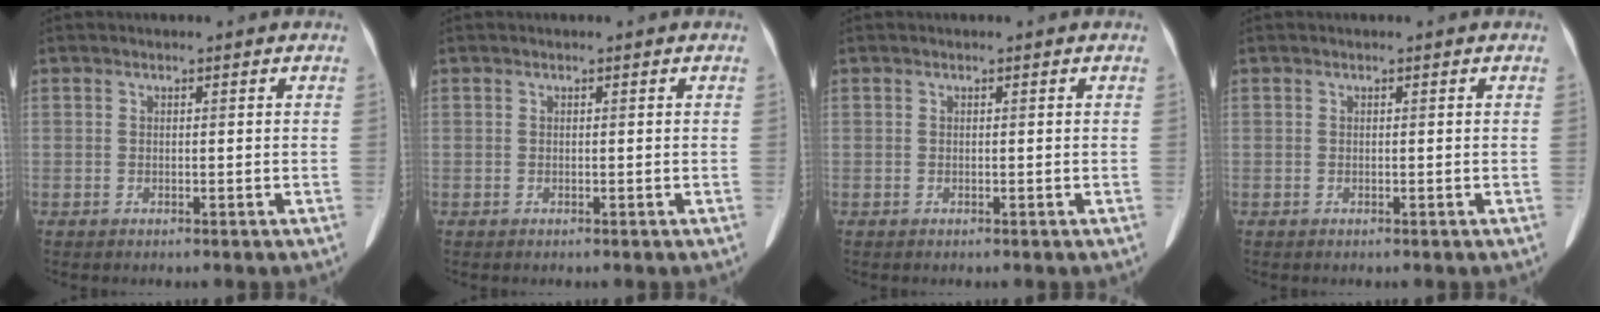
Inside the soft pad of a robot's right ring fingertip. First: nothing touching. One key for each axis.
{"total": 0.0}
{"total": 0.0}
{"total": 0.0}